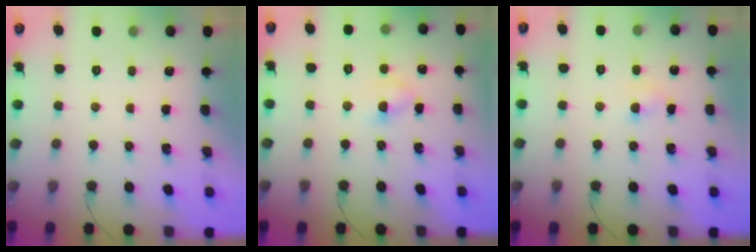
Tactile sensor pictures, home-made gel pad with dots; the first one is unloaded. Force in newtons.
{"total": 3.0, "press": 2.7, "slide": 1.2}
{"total": 2.8, "press": 2.6, "slide": 1.0}